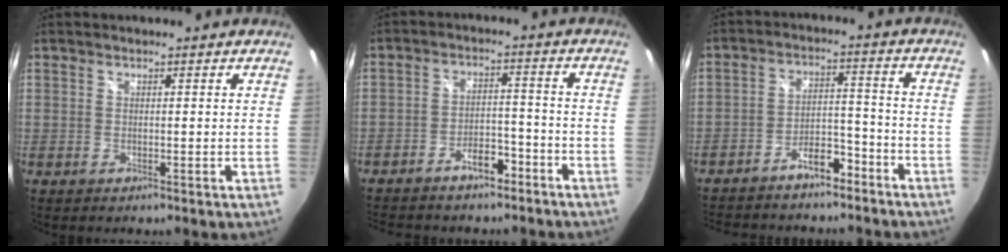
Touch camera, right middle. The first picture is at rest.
{"total": 9.3, "force": [-7.4, 4.0, 4.0], "torque": [-0.087, 0.025, -0.105]}
{"total": 12.2, "force": [-10.0, 4.8, 5.0], "torque": [-0.106, 0.040, -0.143]}